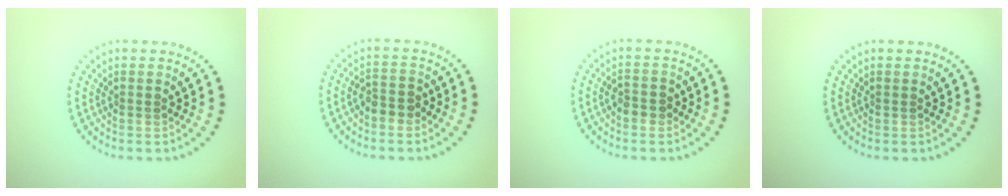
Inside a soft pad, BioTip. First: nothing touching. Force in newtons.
{"total": 1.9, "press": 1.8, "slide": 0.6}
{"total": 1.7, "press": 1.6, "slide": 0.3}
{"total": 0.0}